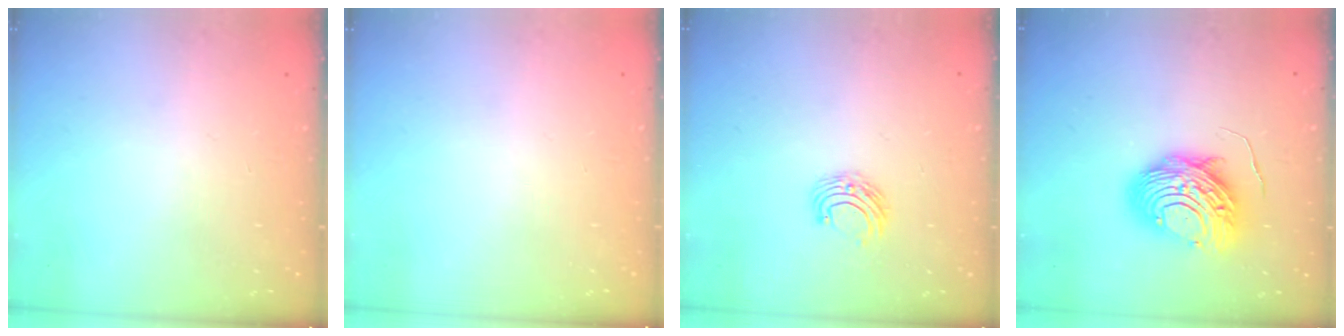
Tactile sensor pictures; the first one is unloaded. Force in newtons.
{"total": 0.0}
{"total": 6.3, "press": 6.3, "slide": 0.5}
{"total": 12.8, "press": 12.7, "slide": 1.1}